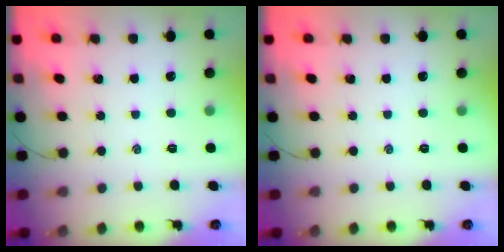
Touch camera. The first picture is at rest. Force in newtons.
{"total": 0.0}